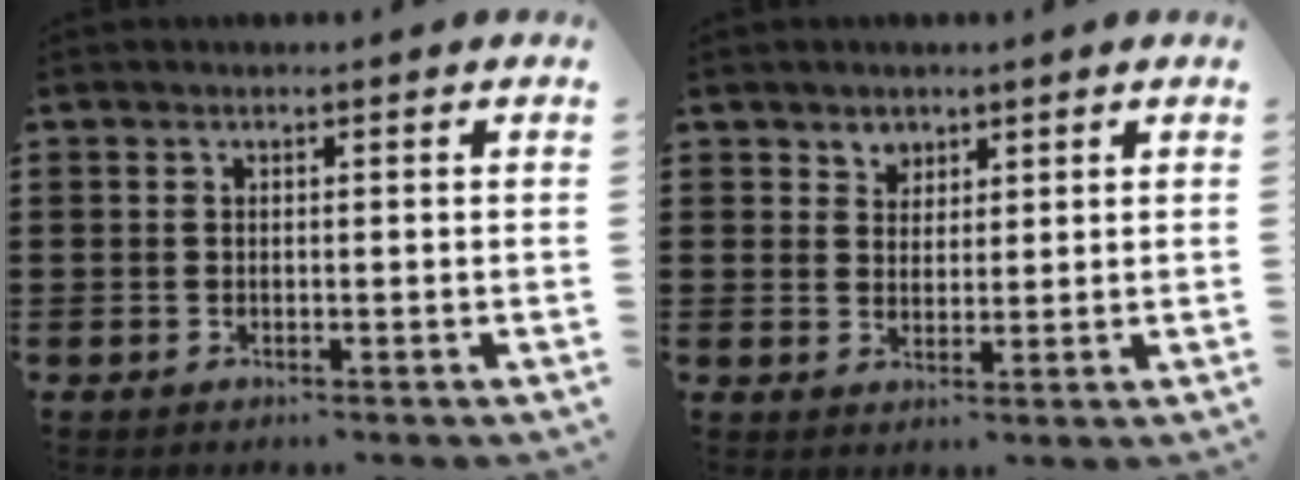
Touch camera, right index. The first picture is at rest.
{"total": 2.8, "force": [2.0, 2.0, -0.1], "torque": [-0.010, 0.009, 0.037]}